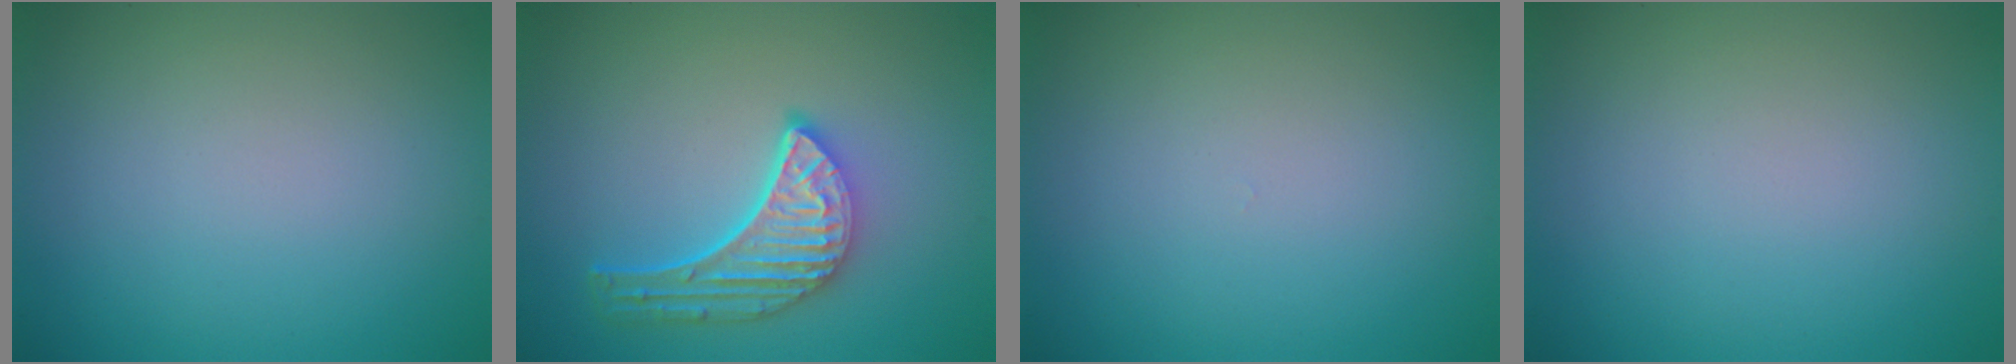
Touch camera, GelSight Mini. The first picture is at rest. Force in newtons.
{"total": 5.0, "press": 3.8, "slide": 3.2}
{"total": 0.0}
{"total": 0.0}